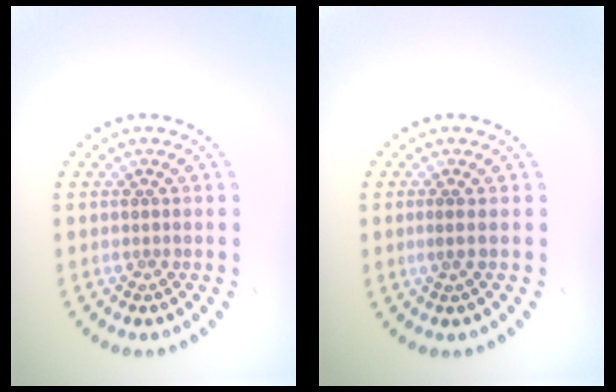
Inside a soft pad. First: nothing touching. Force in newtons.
{"total": 0.6, "press": 0.3, "slide": 0.5}